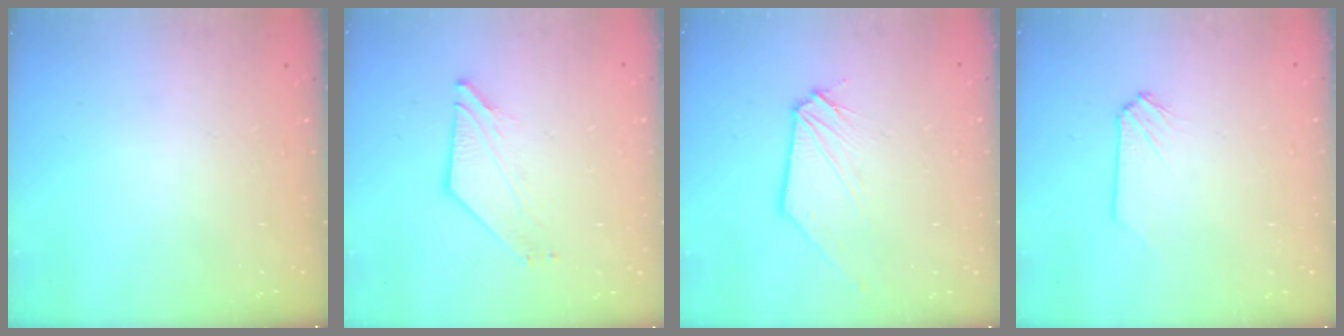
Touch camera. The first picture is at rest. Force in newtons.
{"total": 2.9, "press": 2.9, "slide": 0.2}
{"total": 0.6, "press": 0.6, "slide": 0.1}
{"total": 0.0}